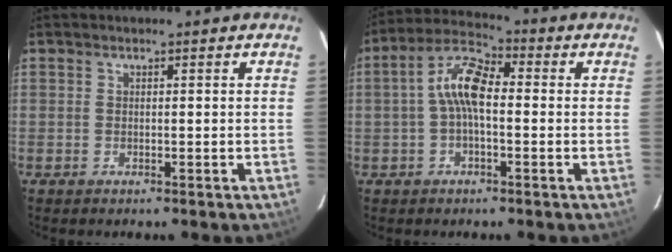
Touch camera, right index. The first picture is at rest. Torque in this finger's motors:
{"motor_torque": [0.63, -0.39, 0.76, 0.17]}